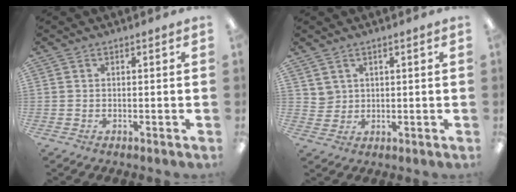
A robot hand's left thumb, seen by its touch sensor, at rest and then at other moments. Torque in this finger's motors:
{"motor_torque": [-0.09, 0.00, -0.05, 0.20, 0.00]}